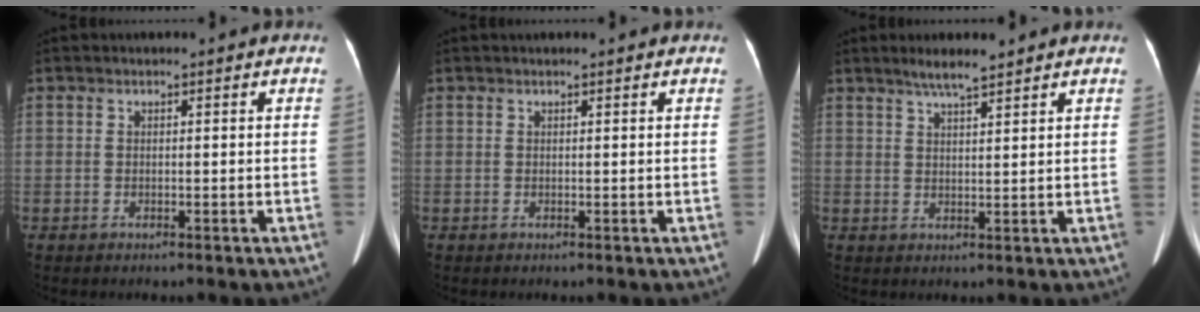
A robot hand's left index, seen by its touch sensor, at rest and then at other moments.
{"total": 2.1, "force": [1.9, 0.2, 0.9], "torque": [-0.010, 0.024, 0.024]}
{"total": 4.1, "force": [3.4, 0.2, 2.4], "torque": [-0.048, 0.008, 0.061]}